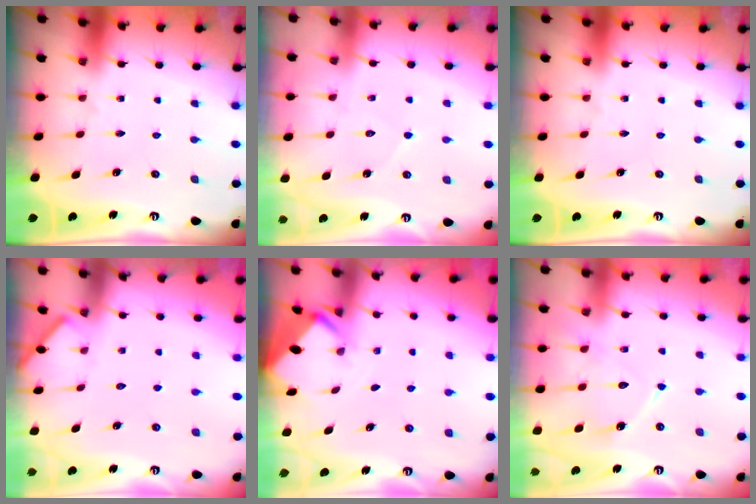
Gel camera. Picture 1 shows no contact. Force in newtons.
{"total": 4.7, "press": 4.7, "slide": 0.5}
{"total": 0.0}
{"total": 1.7, "press": 1.6, "slide": 0.1}
{"total": 2.2, "press": 2.2, "slide": 0.1}
{"total": 12.8, "press": 12.7, "slide": 1.1}